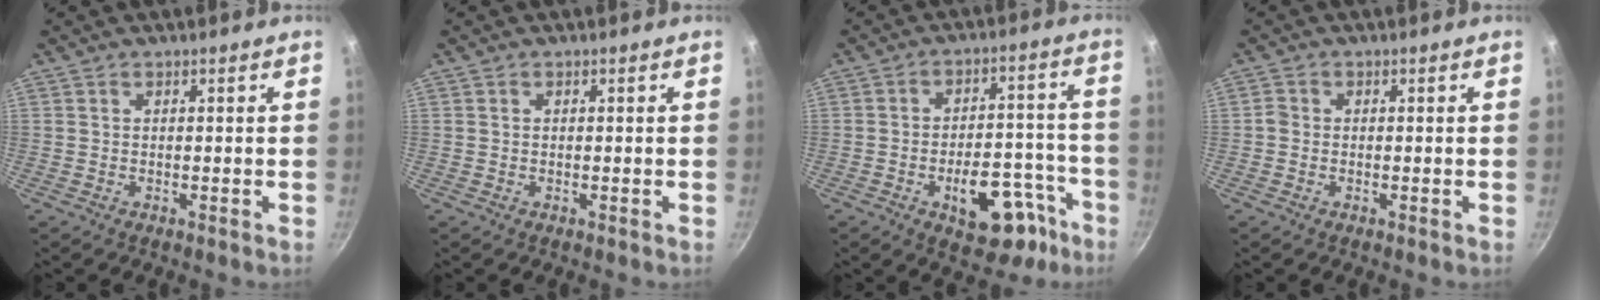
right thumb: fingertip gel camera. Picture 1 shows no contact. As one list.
[{"total": 0.0}, {"total": 15.4, "force": [-7.6, 8.1, 10.6], "torque": [-0.087, 0.060, -0.094]}, {"total": 1.4, "force": [-0.4, 1.3, 0.5], "torque": [-0.008, 0.005, -0.011]}]